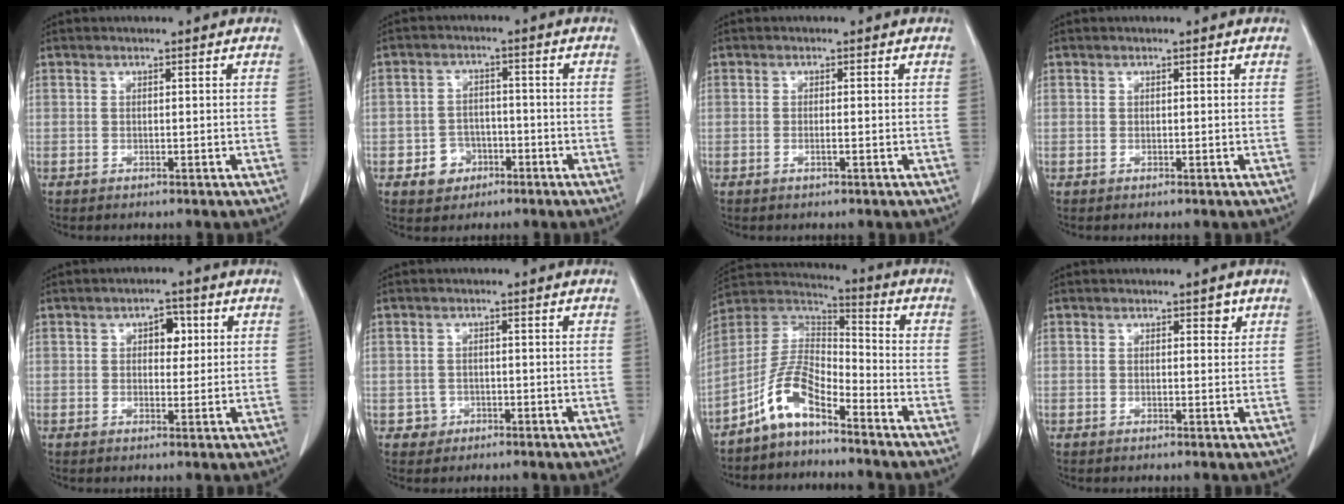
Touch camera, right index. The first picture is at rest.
{"total": 4.8, "force": [-1.9, 4.1, 1.5], "torque": [-0.021, 0.011, -0.023]}
{"total": 1.1, "force": [-0.3, 0.1, 1.0], "torque": [-0.022, -0.003, -0.004]}
{"total": 0.0}
{"total": 4.0, "force": [1.4, 2.3, 3.0], "torque": [-0.043, 0.010, 0.022]}
{"total": 2.4, "force": [-0.5, 2.3, 0.1], "torque": [0.008, 0.009, -0.004]}
{"total": 9.4, "force": [-6.2, 3.1, 6.3], "torque": [-0.145, 0.020, -0.127]}
{"total": 2.0, "force": [1.2, 0.9, 1.3], "torque": [-0.014, -0.005, 0.017]}